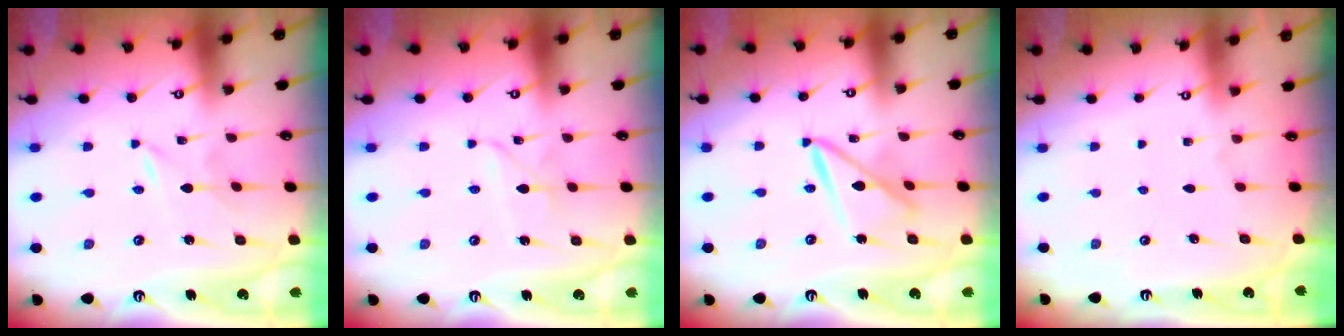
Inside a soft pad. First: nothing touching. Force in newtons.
{"total": 2.6, "press": 2.6, "slide": 0.2}
{"total": 9.8, "press": 9.8, "slide": 0.7}
{"total": 0.5, "press": 0.5, "slide": 0.1}